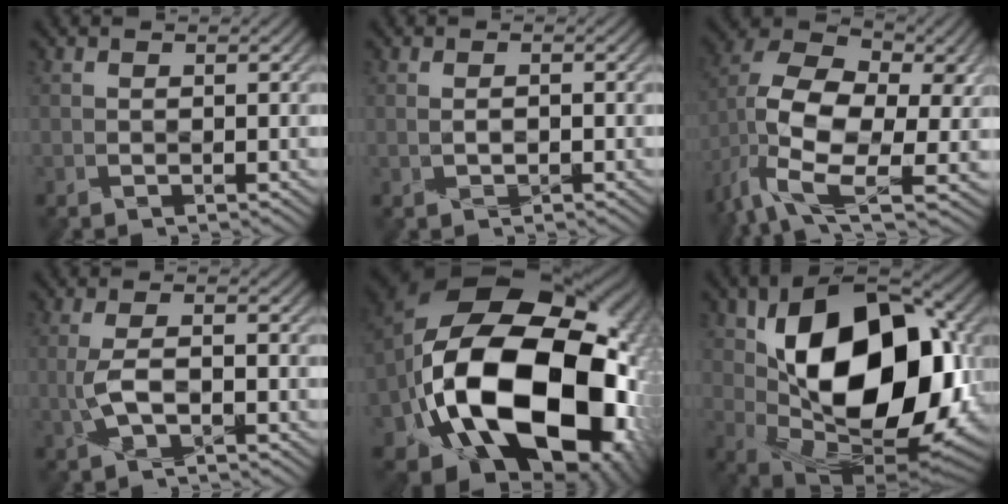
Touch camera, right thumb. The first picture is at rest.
{"total": 0.6, "force": [-0.2, 0.3, 0.5], "torque": [-0.009, 0.003, -0.001]}
{"total": 16.3, "force": [-3.1, 10.0, 12.4], "torque": [-0.277, 0.003, -0.058]}
{"total": 3.0, "force": [-1.0, 1.0, 2.7], "torque": [-0.066, 0.004, -0.021]}
{"total": 23.2, "force": [-4.7, 15.6, 16.5], "torque": [-0.346, -0.067, -0.042]}
{"total": 18.1, "force": [2.3, 11.3, 13.9], "torque": [-0.212, -0.003, 0.048]}